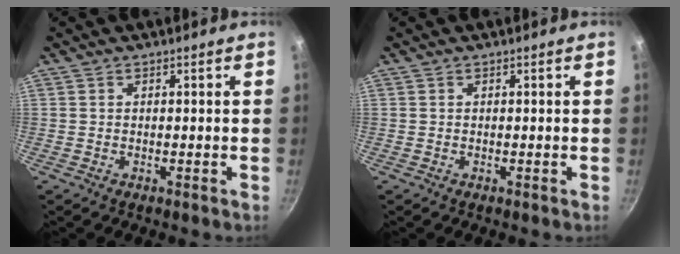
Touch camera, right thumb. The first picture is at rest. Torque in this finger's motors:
{"motor_torque": [-0.05, 0.05, 0.00, 0.00, 0.00]}